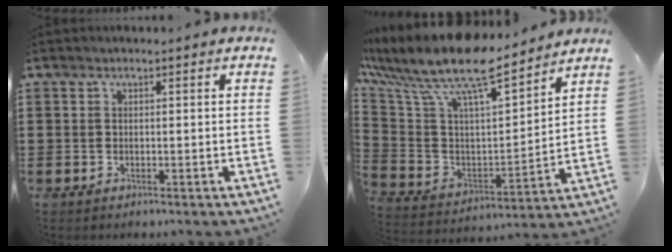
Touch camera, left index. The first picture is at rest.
{"total": 11.8, "force": [9.7, 2.5, 6.3], "torque": [-0.157, -0.072, 0.164]}